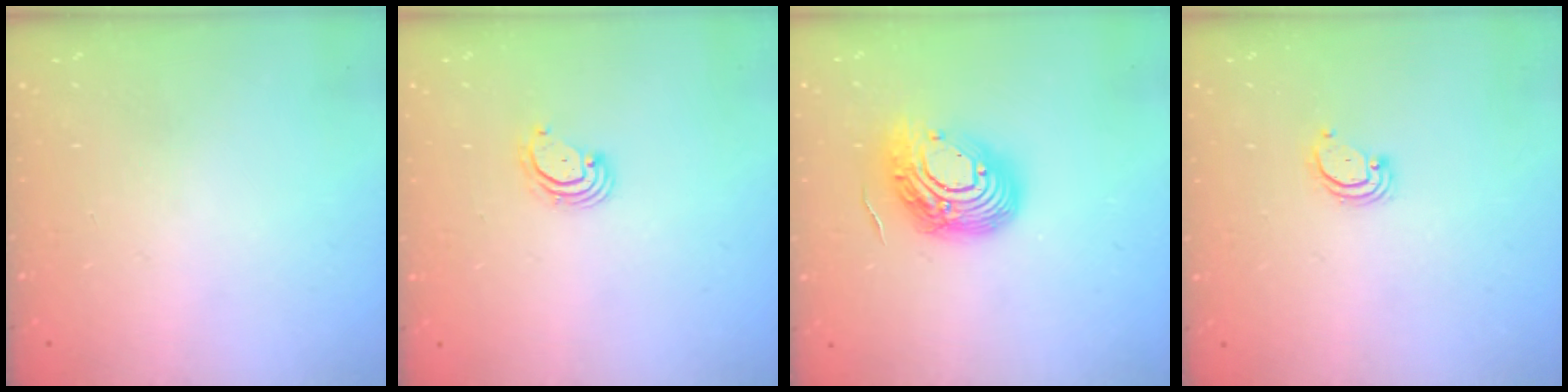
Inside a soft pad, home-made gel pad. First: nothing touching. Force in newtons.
{"total": 3.0, "press": 3.0, "slide": 0.2}
{"total": 16.1, "press": 16.0, "slide": 1.1}
{"total": 2.3, "press": 2.3, "slide": 0.2}